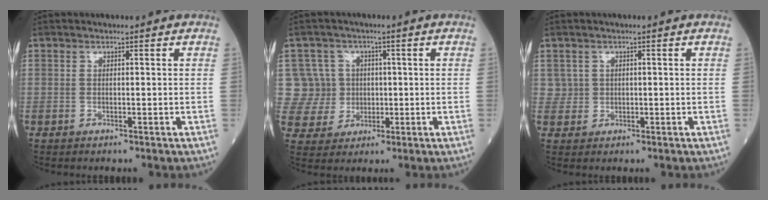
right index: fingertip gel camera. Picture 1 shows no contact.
{"total": 8.0, "force": [1.4, 7.9, 0.3], "torque": [-0.007, 0.027, 0.034]}
{"total": 2.0, "force": [0.7, 1.8, -0.1], "torque": [0.015, 0.004, 0.007]}